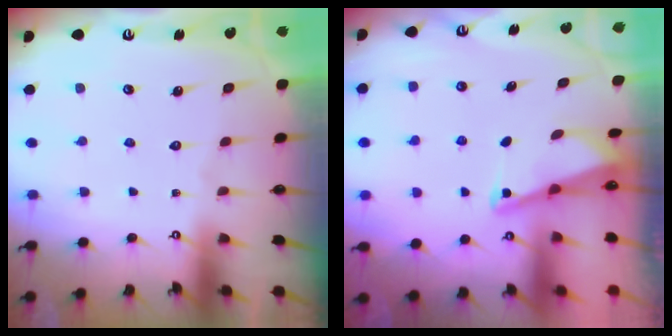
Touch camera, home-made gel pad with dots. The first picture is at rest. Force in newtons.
{"total": 2.0, "press": 2.0, "slide": 0.3}